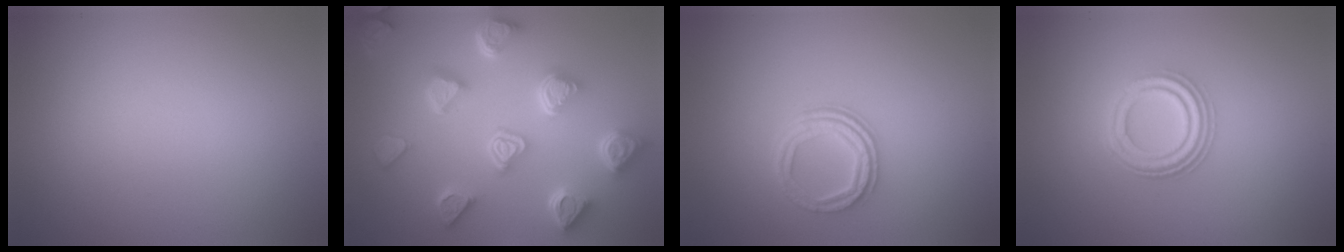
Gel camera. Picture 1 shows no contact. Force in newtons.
{"total": 7.4, "press": 5.9, "slide": 4.4}
{"total": 3.0, "press": 2.3, "slide": 1.9}
{"total": 3.7, "press": 3.0, "slide": 2.2}